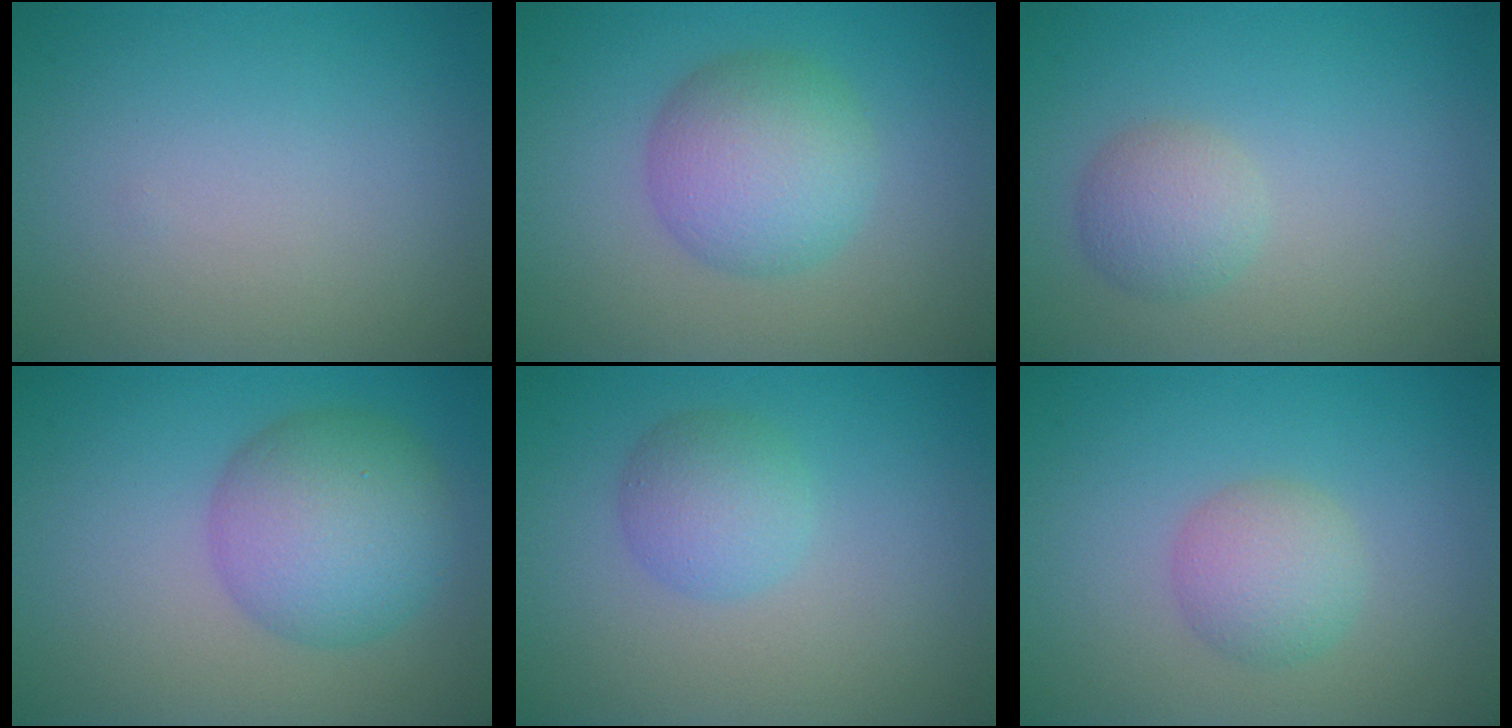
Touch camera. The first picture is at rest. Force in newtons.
{"total": 5.5, "press": 5.5, "slide": 0.1}
{"total": 2.4, "press": 2.4, "slide": 0.0}
{"total": 6.6, "press": 6.6, "slide": 0.1}
{"total": 2.8, "press": 2.8, "slide": 0.1}
{"total": 2.9, "press": 2.9, "slide": 0.1}